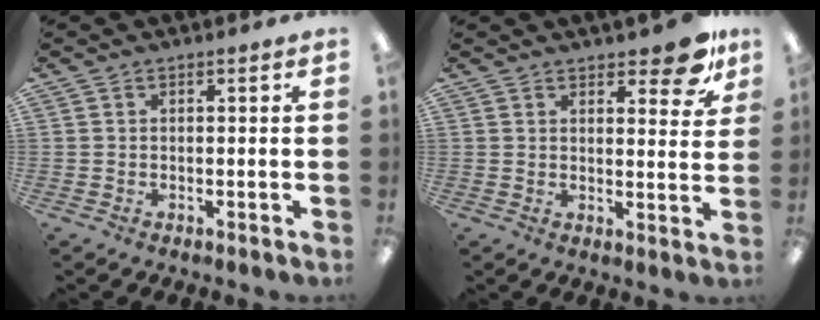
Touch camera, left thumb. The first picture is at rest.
{"total": 9.5, "force": [7.1, 3.2, 5.3], "torque": [-0.049, -0.048, 0.118]}